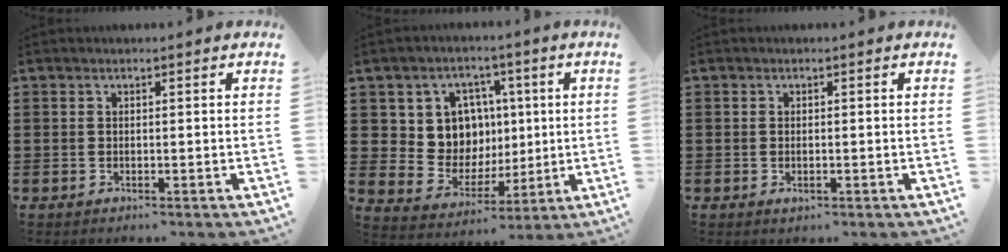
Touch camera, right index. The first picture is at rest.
{"total": 9.2, "force": [2.2, 8.4, 3.1], "torque": [-0.087, -0.002, 0.048]}
{"total": 0.9, "force": [-0.2, 0.4, 0.8], "torque": [-0.017, -0.003, -0.004]}